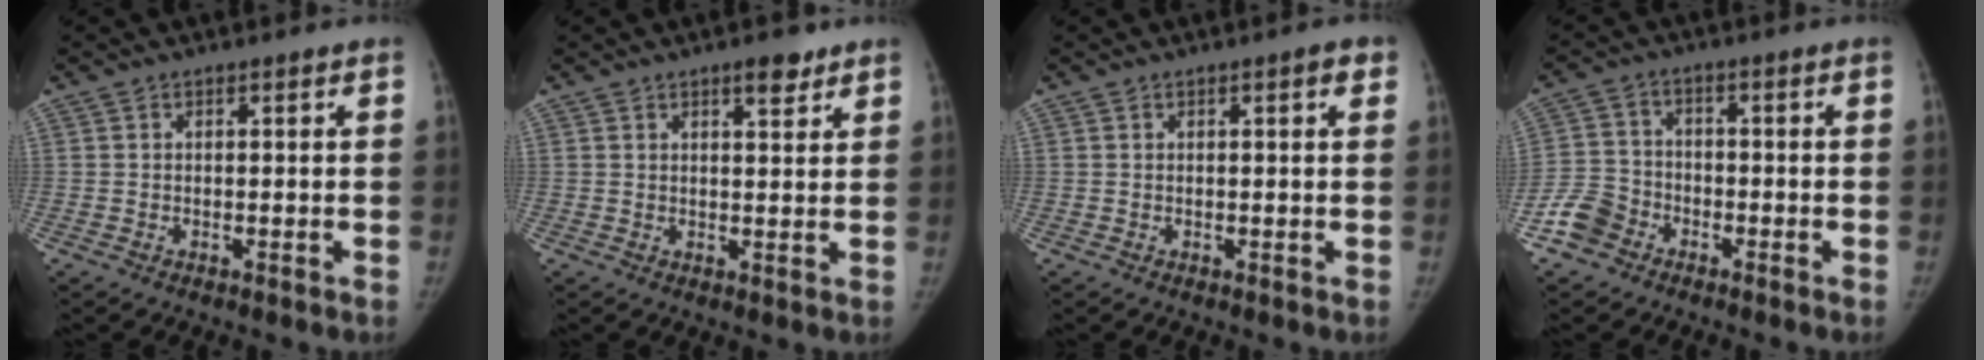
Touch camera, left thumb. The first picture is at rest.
{"total": 3.9, "force": [2.6, 1.4, 2.4], "torque": [-0.022, -0.015, 0.038]}
{"total": 1.9, "force": [0.8, 0.4, 1.6], "torque": [-0.018, 0.002, 0.008]}
{"total": 6.1, "force": [-3.8, 4.5, 1.5], "torque": [-0.018, 0.018, -0.083]}